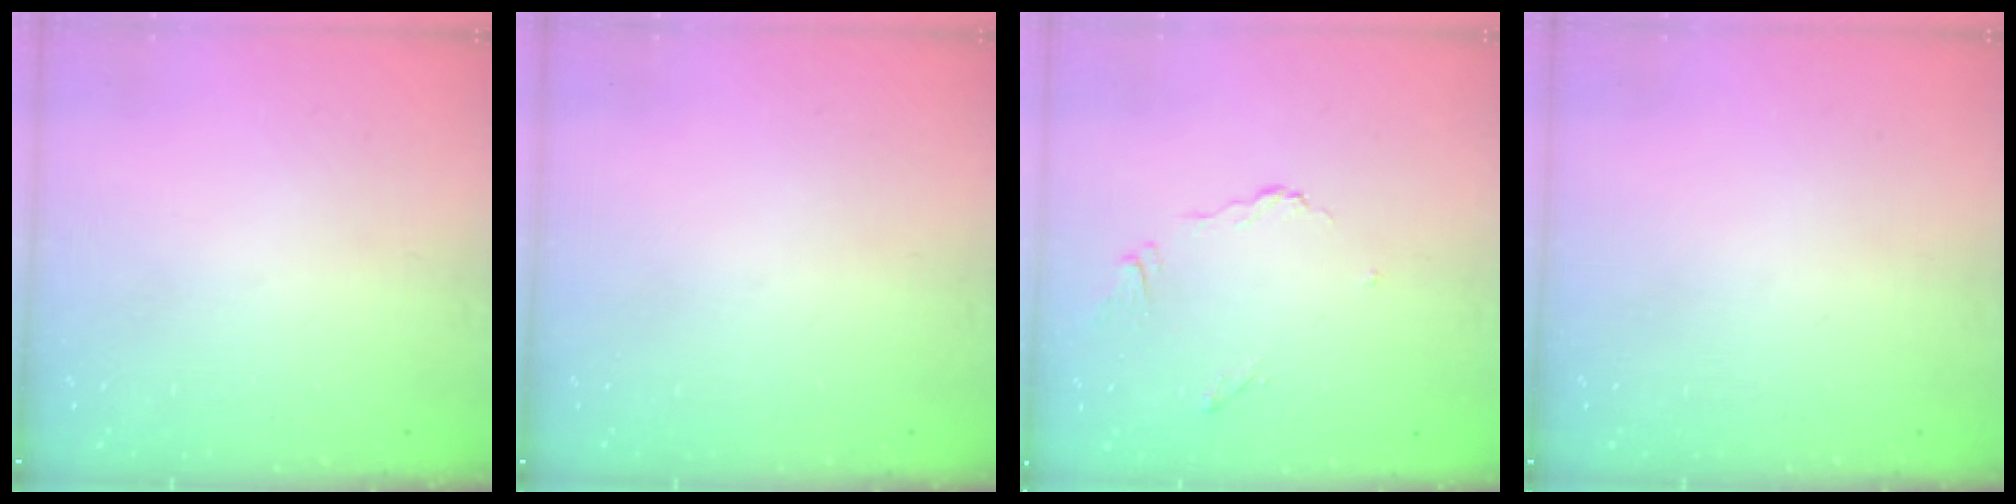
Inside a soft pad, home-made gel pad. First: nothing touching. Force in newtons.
{"total": 0.0}
{"total": 4.3, "press": 4.3, "slide": 0.4}
{"total": 0.0}